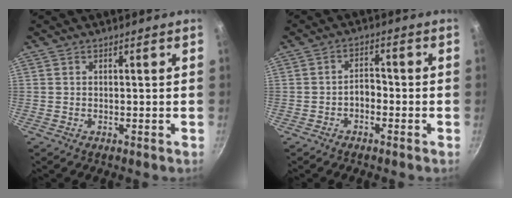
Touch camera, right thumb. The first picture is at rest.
{"total": 3.0, "force": [-1.3, 2.0, 1.9], "torque": [-0.018, 0.019, -0.030]}